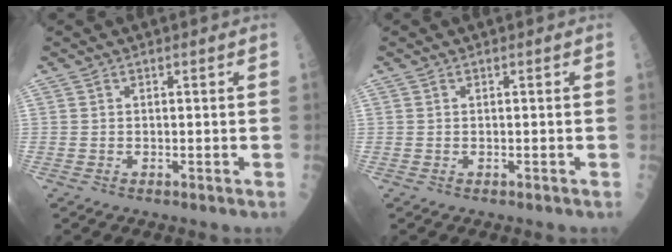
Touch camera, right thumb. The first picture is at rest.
{"total": 0.0}